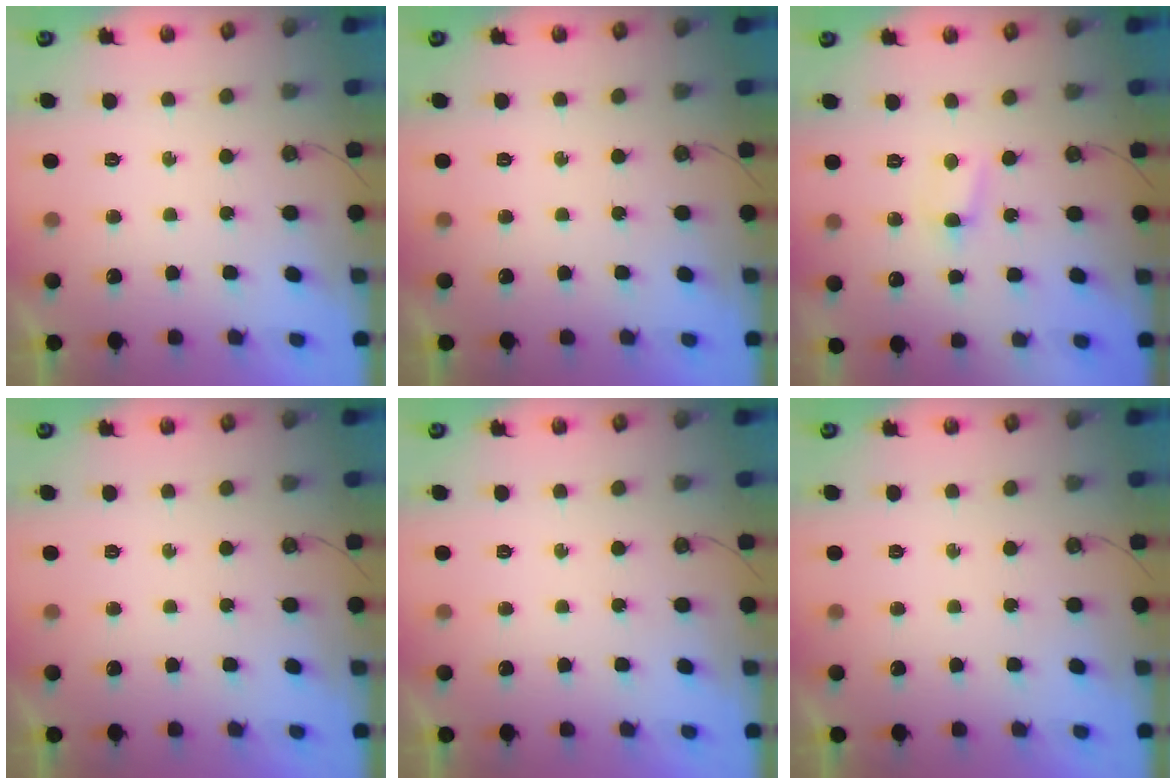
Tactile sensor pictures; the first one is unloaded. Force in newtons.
{"total": 0.0}
{"total": 3.2, "press": 3.2, "slide": 0.4}
{"total": 0.0}
{"total": 0.0}
{"total": 0.0}